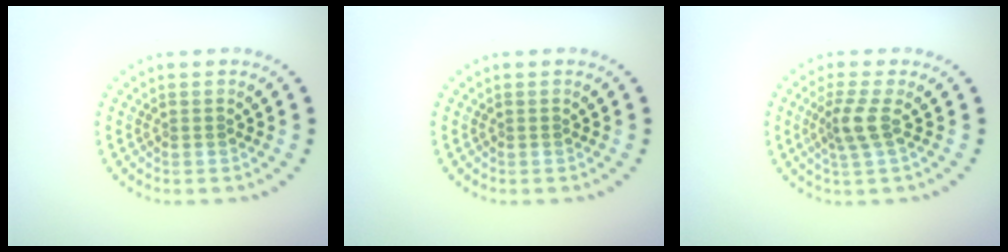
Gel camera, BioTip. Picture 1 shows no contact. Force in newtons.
{"total": 0.0}
{"total": 2.3, "press": 1.8, "slide": 1.5}